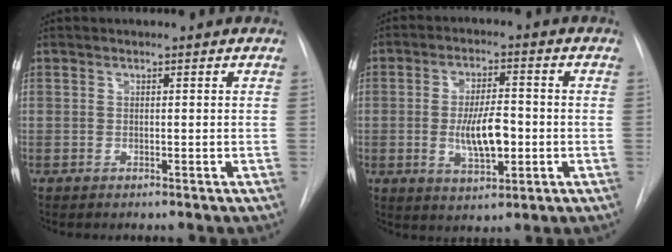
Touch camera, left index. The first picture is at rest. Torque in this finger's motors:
{"motor_torque": [1.15, 0.13, 0.54, 0.08]}